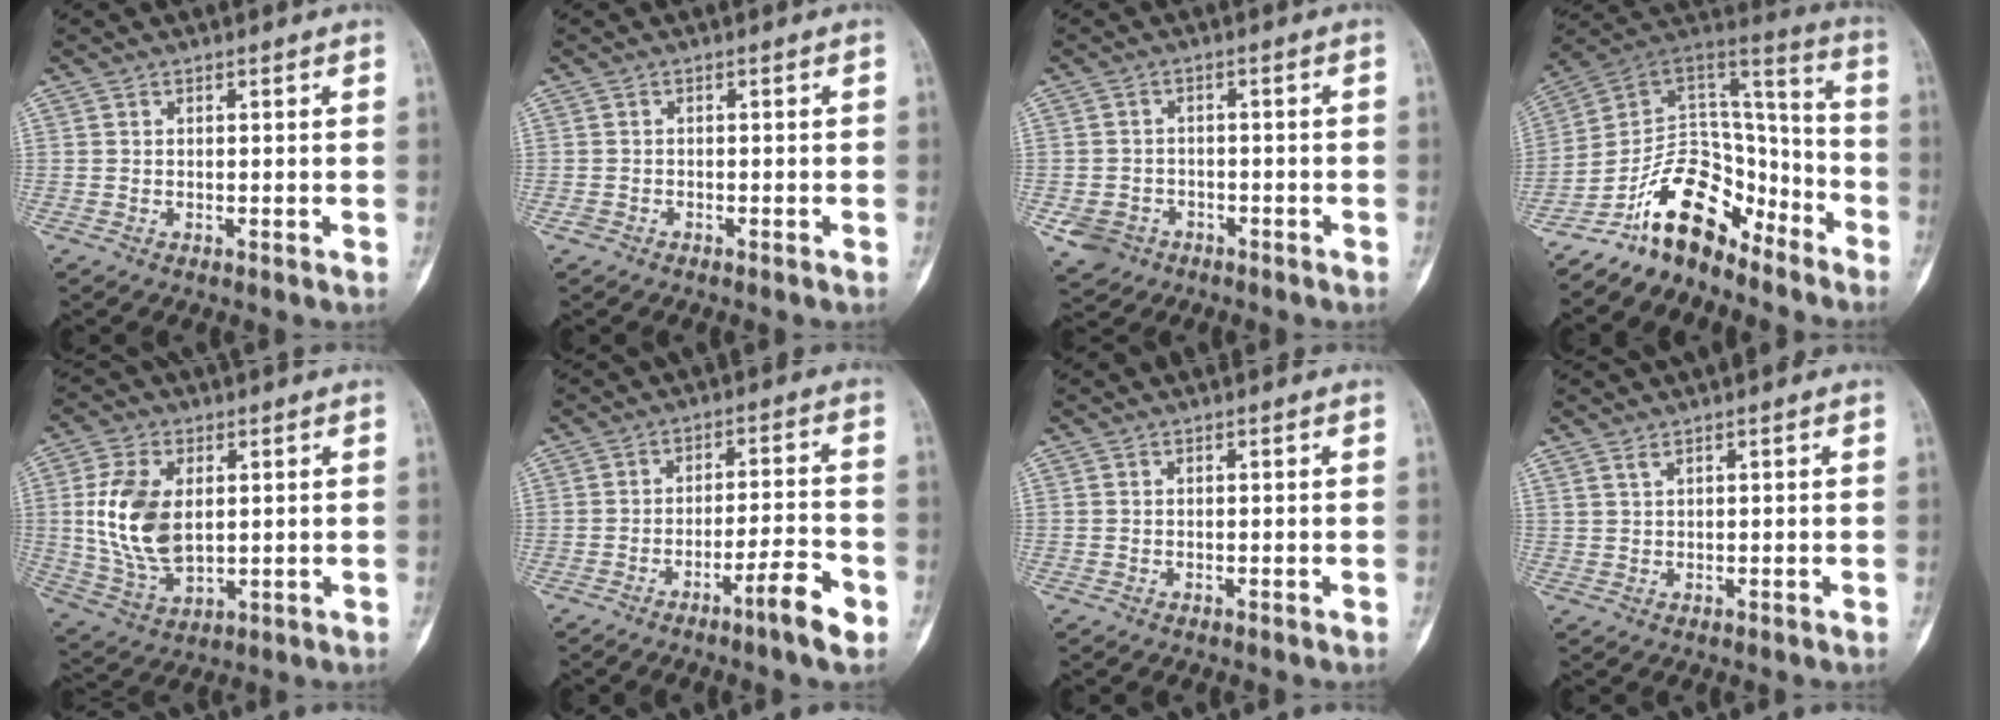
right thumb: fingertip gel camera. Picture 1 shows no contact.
{"total": 1.2, "force": [-0.8, 0.7, 0.4], "torque": [-0.012, 0.009, -0.016]}
{"total": 5.3, "force": [-2.6, 4.4, 1.4], "torque": [-0.020, 0.018, -0.038]}
{"total": 17.4, "force": [-11.7, 9.7, 8.5], "torque": [-0.097, 0.130, -0.206]}
{"total": 13.6, "force": [1.9, 8.0, 10.8], "torque": [-0.213, -0.011, 0.046]}
{"total": 7.5, "force": [-4.2, 0.6, 6.2], "torque": [-0.098, 0.027, -0.067]}
{"total": 0.0}
{"total": 1.1, "force": [0.9, 0.2, 0.6], "torque": [-0.012, -0.002, 0.023]}